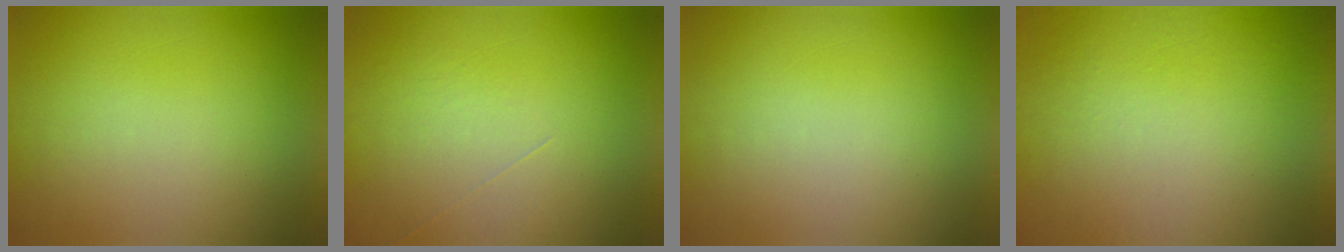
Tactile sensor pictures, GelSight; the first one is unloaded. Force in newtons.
{"total": 1.2}
{"total": 0.0}
{"total": 5.8}